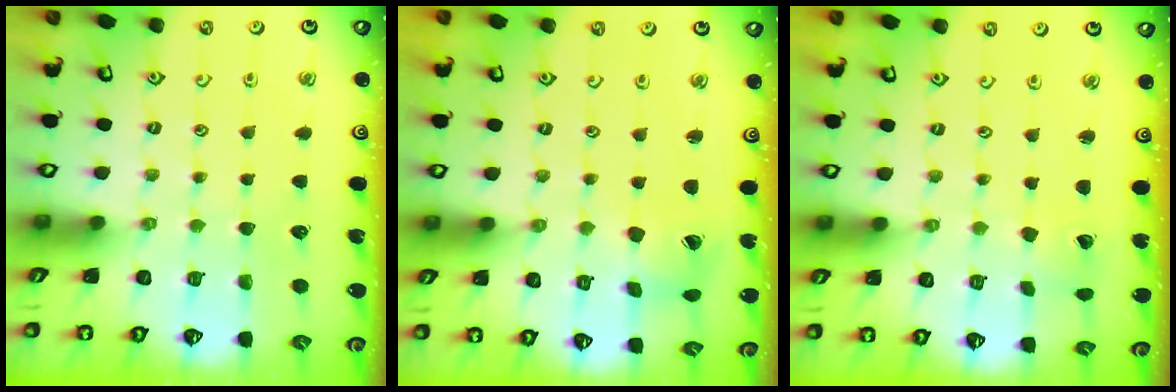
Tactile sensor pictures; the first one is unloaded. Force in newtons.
{"total": 4.9, "press": 4.9, "slide": 0.4}
{"total": 0.9, "press": 0.9, "slide": 0.1}